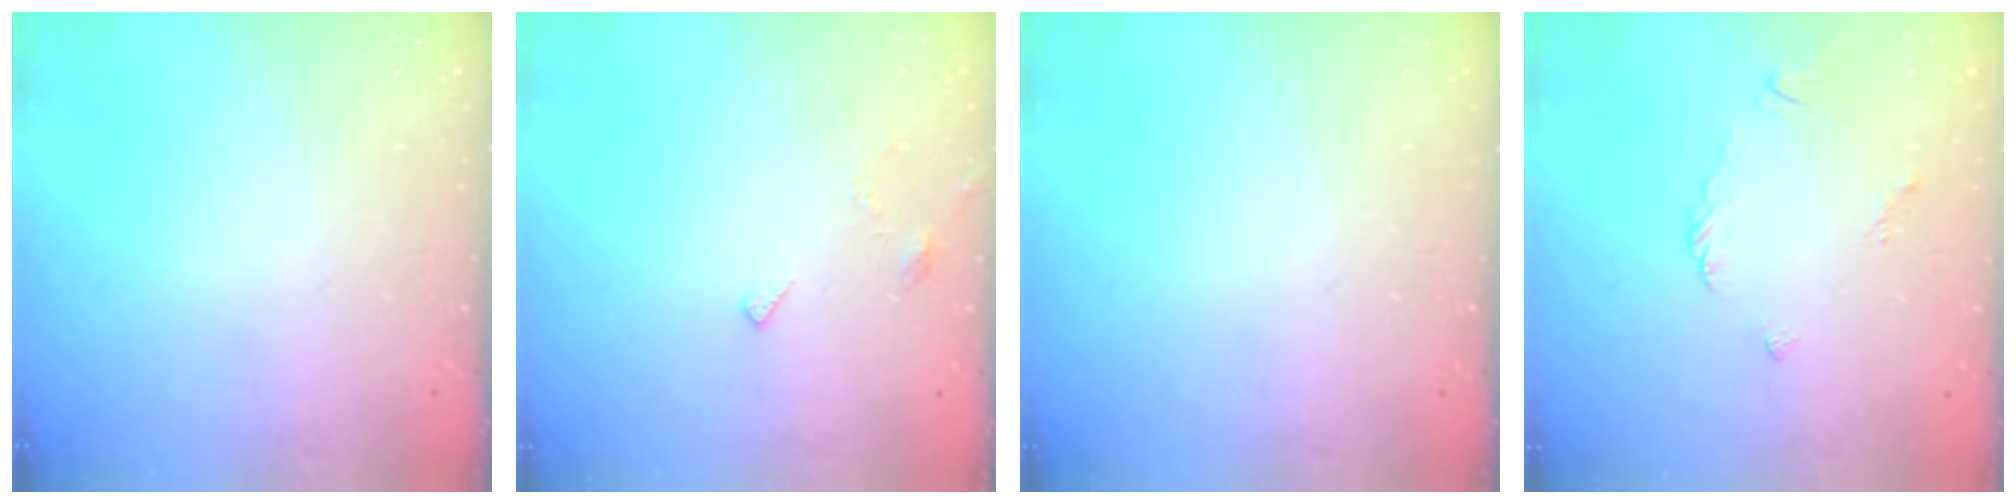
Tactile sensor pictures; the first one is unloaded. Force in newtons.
{"total": 4.1, "press": 4.1, "slide": 0.4}
{"total": 0.0}
{"total": 2.3, "press": 2.3, "slide": 0.5}